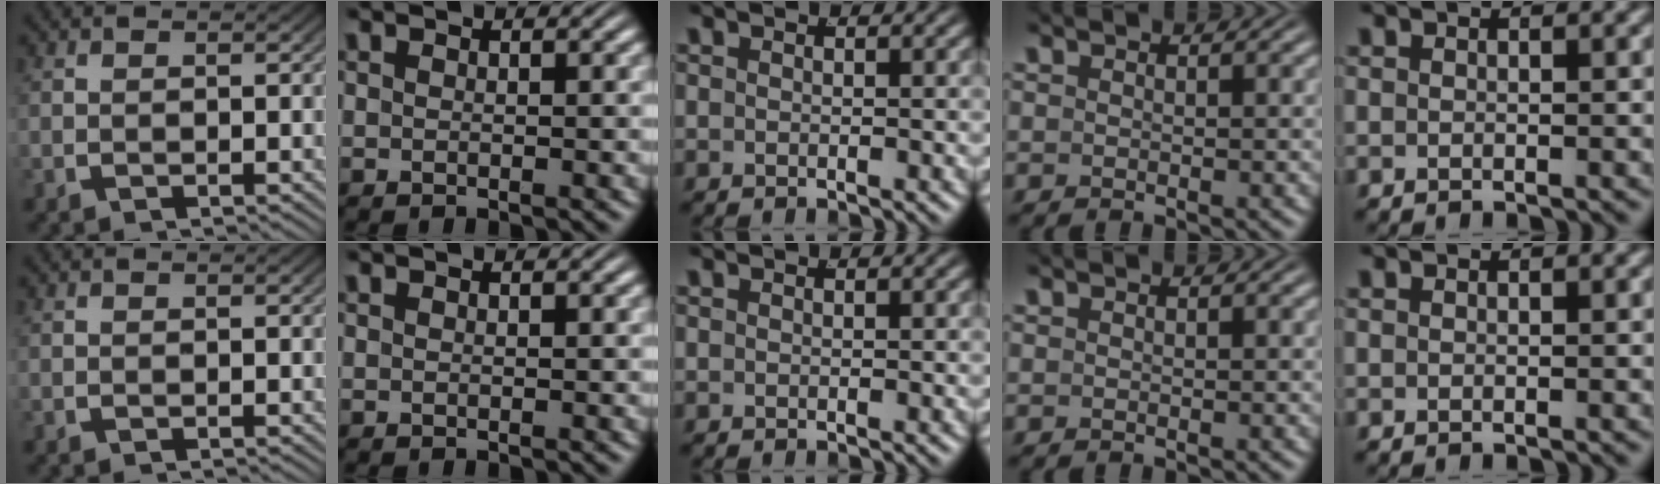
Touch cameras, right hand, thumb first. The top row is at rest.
{}